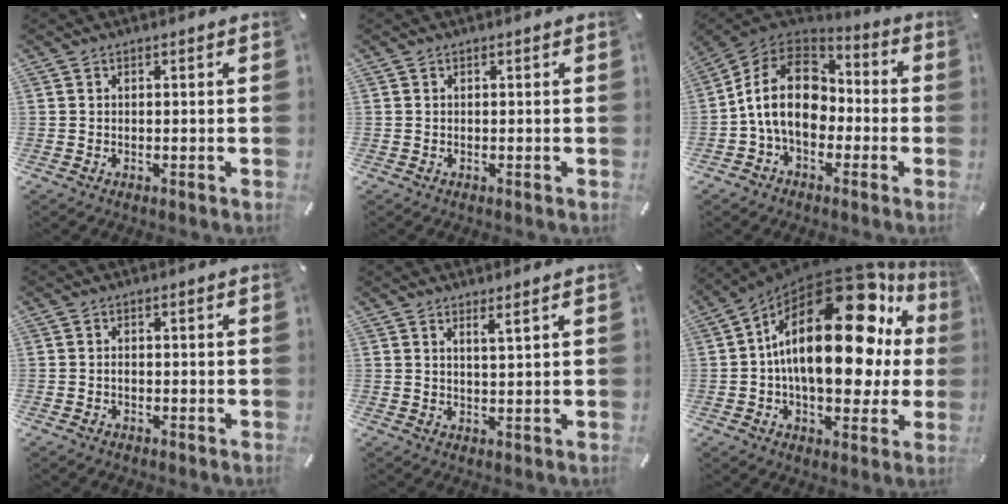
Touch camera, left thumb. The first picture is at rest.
{"total": 0.0}
{"total": 15.4, "force": [-2.0, 11.6, 10.0], "torque": [-0.208, 0.032, -0.037]}
{"total": 1.0, "force": [-0.5, 0.7, 0.6], "torque": [-0.013, 0.002, -0.010]}
{"total": 2.3, "force": [1.8, -0.4, 1.5], "torque": [-0.030, -0.006, 0.031]}
{"total": 28.9, "force": [7.1, 13.7, 24.4], "torque": [-0.396, -0.054, 0.117]}